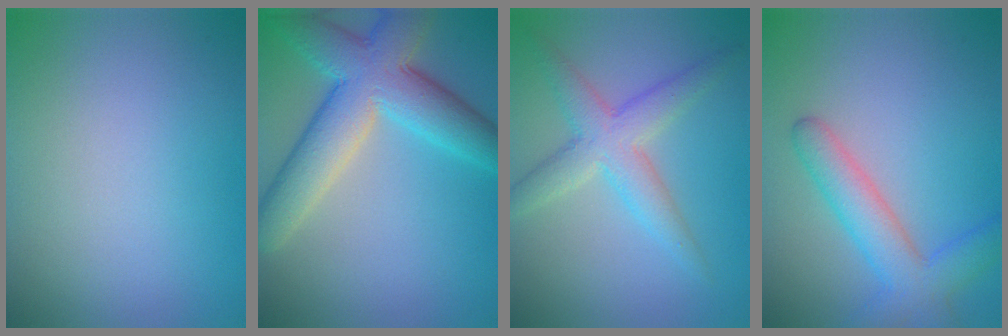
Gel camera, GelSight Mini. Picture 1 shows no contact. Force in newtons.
{"total": 8.7, "press": 8.7, "slide": 0.4}
{"total": 4.3, "press": 4.3, "slide": 0.0}
{"total": 4.7, "press": 4.7, "slide": 0.2}